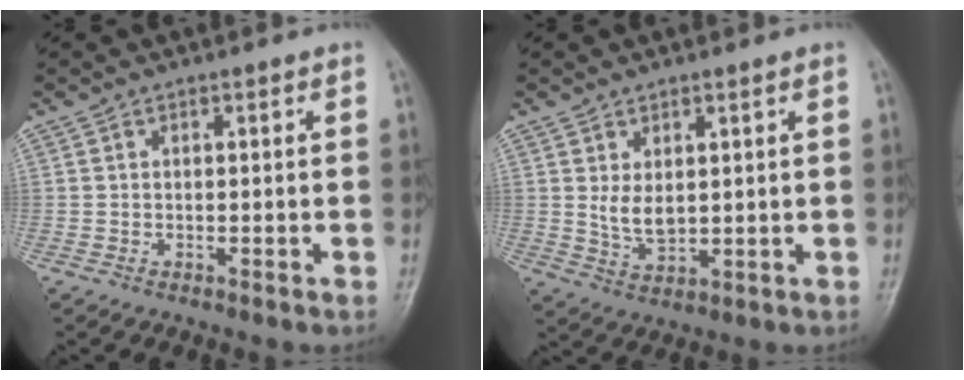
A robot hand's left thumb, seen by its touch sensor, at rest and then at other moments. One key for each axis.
{"total": 4.6, "fx": 1.2, "fy": 2.4, "fz": 3.7, "tx": -0.059, "ty": -0.016, "tz": 0.033}